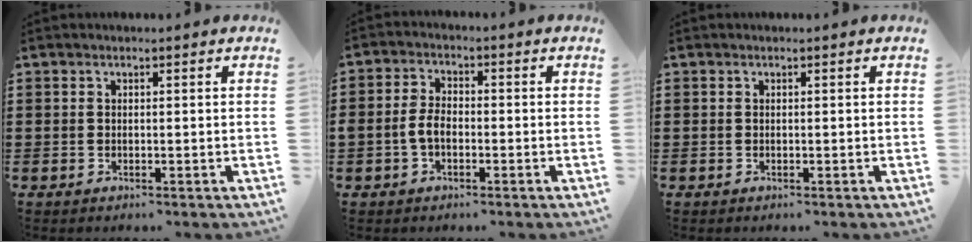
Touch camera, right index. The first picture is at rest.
{"total": 3.9, "force": [-1.2, 2.3, 2.9], "torque": [-0.075, -0.002, -0.029]}
{"total": 0.0}